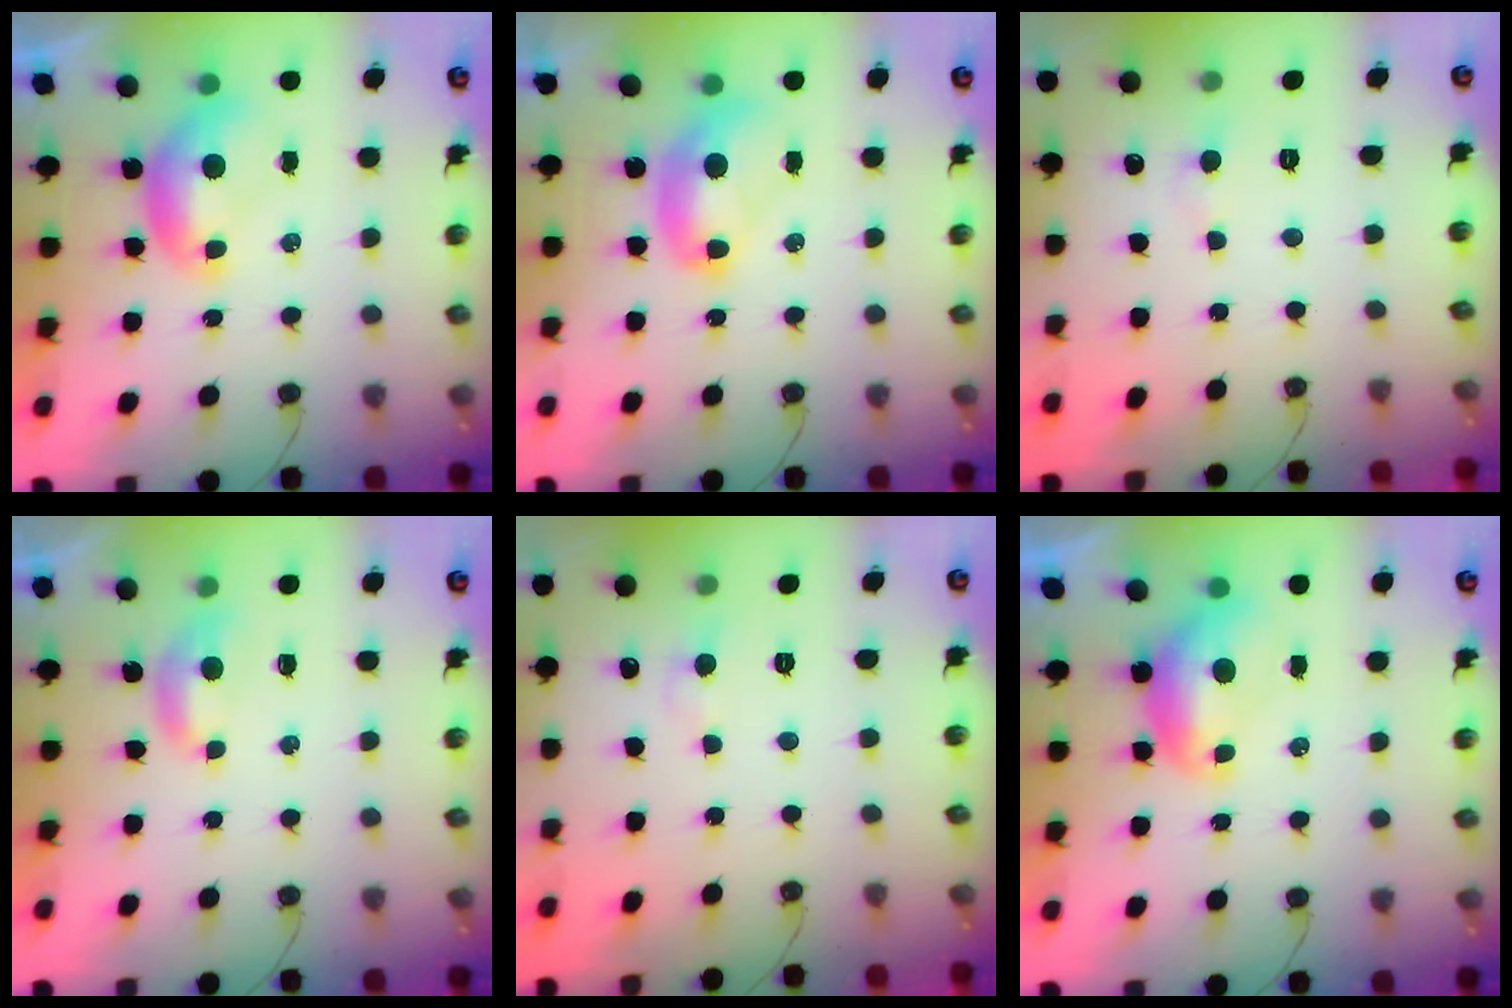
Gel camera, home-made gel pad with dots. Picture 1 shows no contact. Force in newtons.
{"total": 2.8, "press": 2.8, "slide": 0.1}
{"total": 1.9, "press": 1.7, "slide": 0.7}
{"total": 3.0, "press": 2.9, "slide": 0.4}
{"total": 1.4, "press": 1.2, "slide": 0.7}
{"total": 0.5, "press": 0.5, "slide": 0.2}